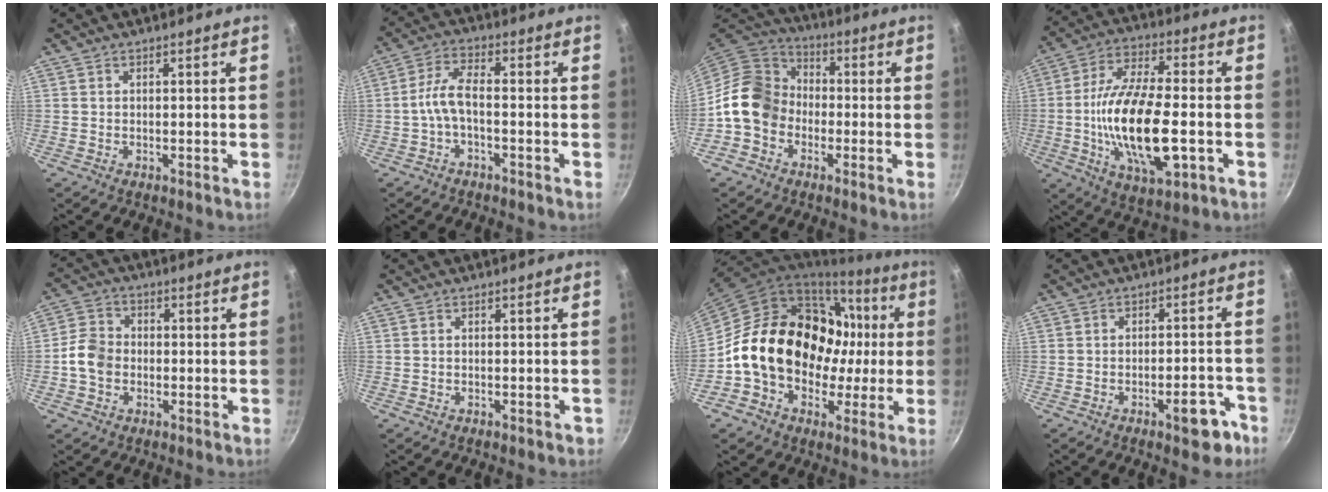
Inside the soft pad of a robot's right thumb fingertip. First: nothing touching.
{"total": 5.4, "force": [-1.8, 2.1, 4.7], "torque": [-0.104, 0.028, -0.042]}
{"total": 12.1, "force": [-2.5, 10.1, 6.1], "torque": [-0.071, 0.037, -0.068]}
{"total": 19.9, "force": [-3.7, 8.0, 17.9], "torque": [-0.329, 0.013, -0.071]}
{"total": 6.3, "force": [-1.4, 5.1, 3.4], "torque": [-0.046, 0.017, -0.039]}
{"total": 0.8, "force": [-0.5, 0.5, 0.4], "torque": [0.000, 0.012, -0.002]}
{"total": 22.9, "force": [0.5, 17.9, 14.3], "torque": [-0.204, 0.055, 0.018]}
{"total": 7.2, "force": [-4.1, 2.9, 5.3], "torque": [-0.044, 0.036, -0.045]}